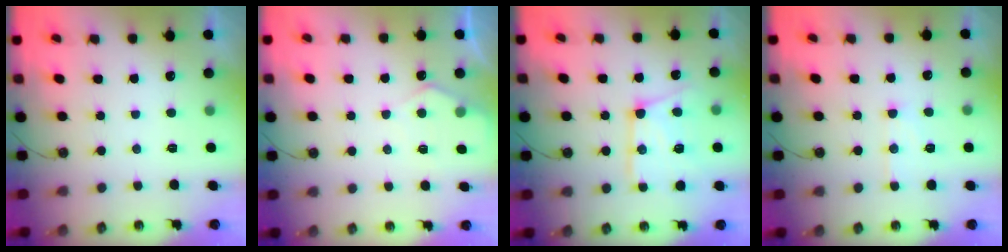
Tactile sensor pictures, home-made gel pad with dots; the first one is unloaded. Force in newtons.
{"total": 5.3, "press": 5.2, "slide": 0.7}
{"total": 15.9, "press": 15.8, "slide": 1.7}
{"total": 7.1, "press": 7.1, "slide": 0.6}